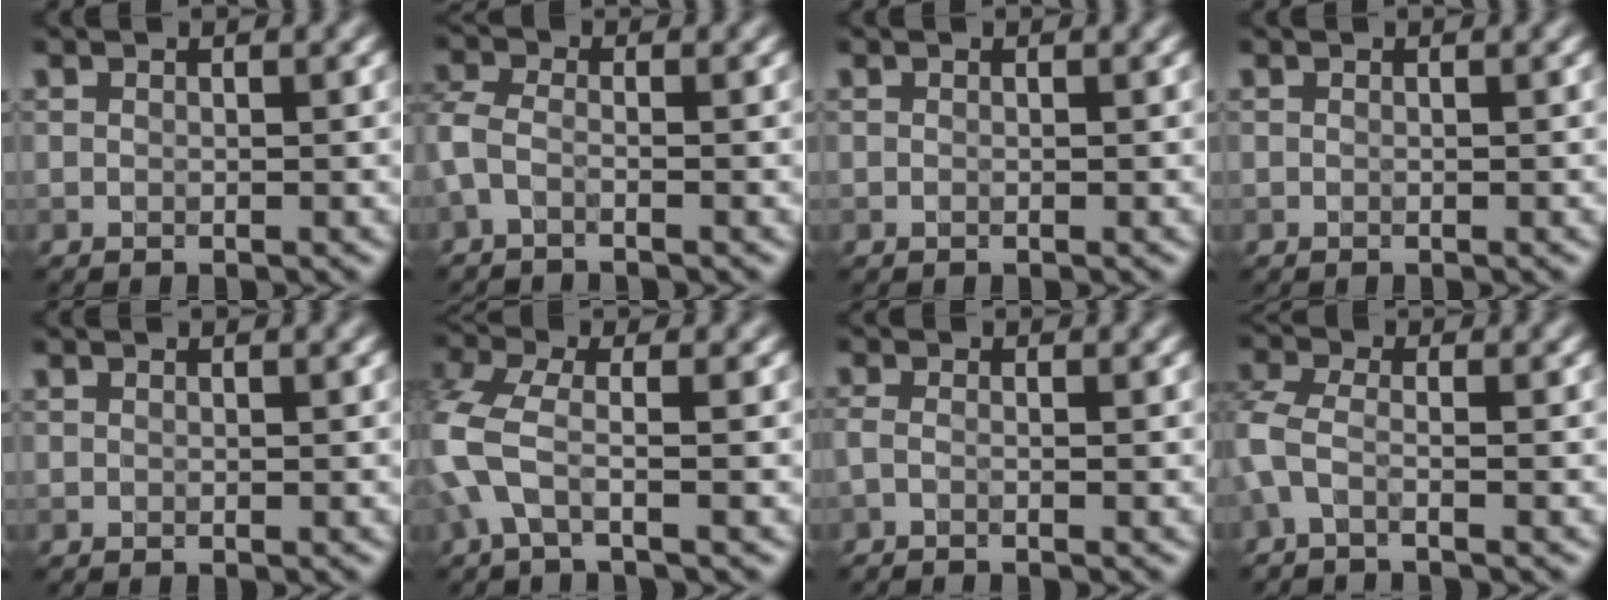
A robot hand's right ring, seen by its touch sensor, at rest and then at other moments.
{"total": 2.1, "force": [-1.4, 0.9, 1.3], "torque": [-0.037, -0.006, -0.042]}
{"total": 0.0}
{"total": 0.0}
{"total": 0.0}
{"total": 5.0, "force": [-1.9, 1.9, 4.3], "torque": [-0.113, 0.000, -0.052]}
{"total": 1.4, "force": [-0.8, 0.4, 1.0], "torque": [-0.016, -0.008, -0.021]}
{"total": 2.3, "force": [-1.2, 0.7, 1.8], "torque": [-0.049, -0.008, -0.039]}